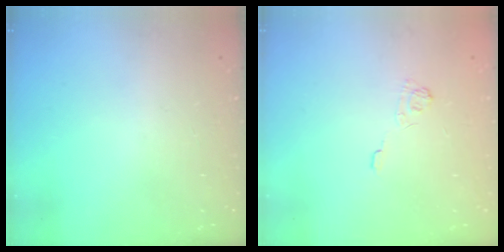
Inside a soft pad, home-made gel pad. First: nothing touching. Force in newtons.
{"total": 2.5, "press": 2.1, "slide": 1.3}